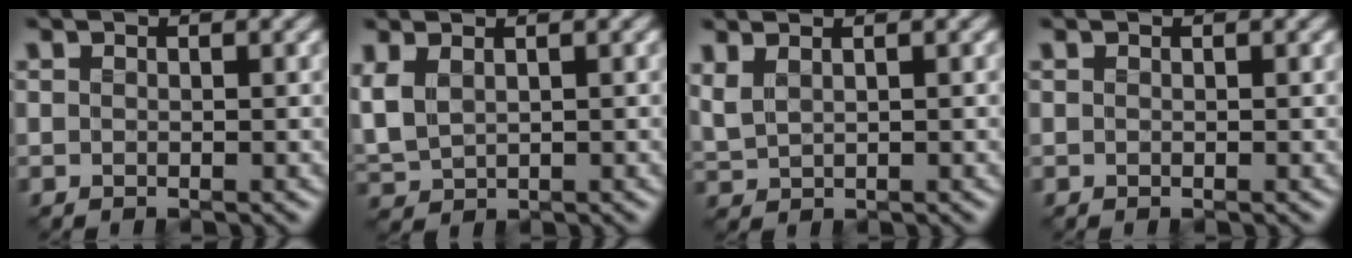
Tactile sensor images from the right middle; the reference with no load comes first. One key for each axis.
{"total": 3.3, "fx": 1.1, "fy": 2.0, "fz": 2.4, "tx": -0.066, "ty": 0.015, "tz": 0.030}
{"total": 2.4, "fx": 1.5, "fy": 1.0, "fz": 1.5, "tx": -0.035, "ty": 0.017, "tz": 0.026}
{"total": 0.0}